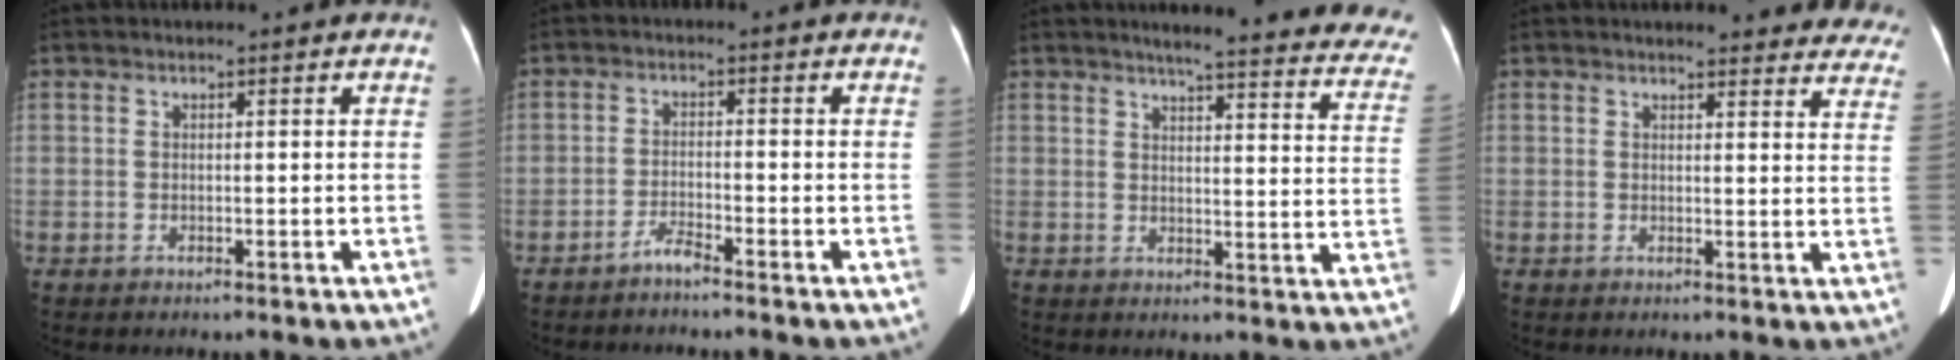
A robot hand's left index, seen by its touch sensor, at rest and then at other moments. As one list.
[{"total": 2.2, "force": [-2.0, -0.2, 0.8], "torque": [-0.020, -0.004, -0.039]}, {"total": 22.9, "force": [20.4, 2.2, 10.2], "torque": [-0.112, -0.064, 0.214]}, {"total": 17.8, "force": [16.6, 3.8, 5.3], "torque": [-0.032, -0.044, 0.163]}]